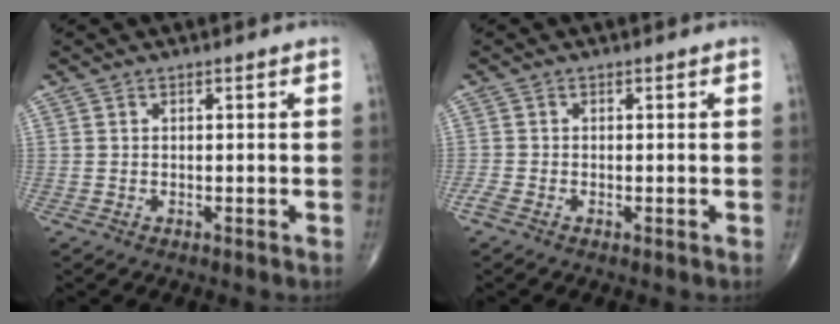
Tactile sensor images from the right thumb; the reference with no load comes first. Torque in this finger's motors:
{"motor_torque": [2.34, 2.28, -0.12, -0.15, -0.02]}